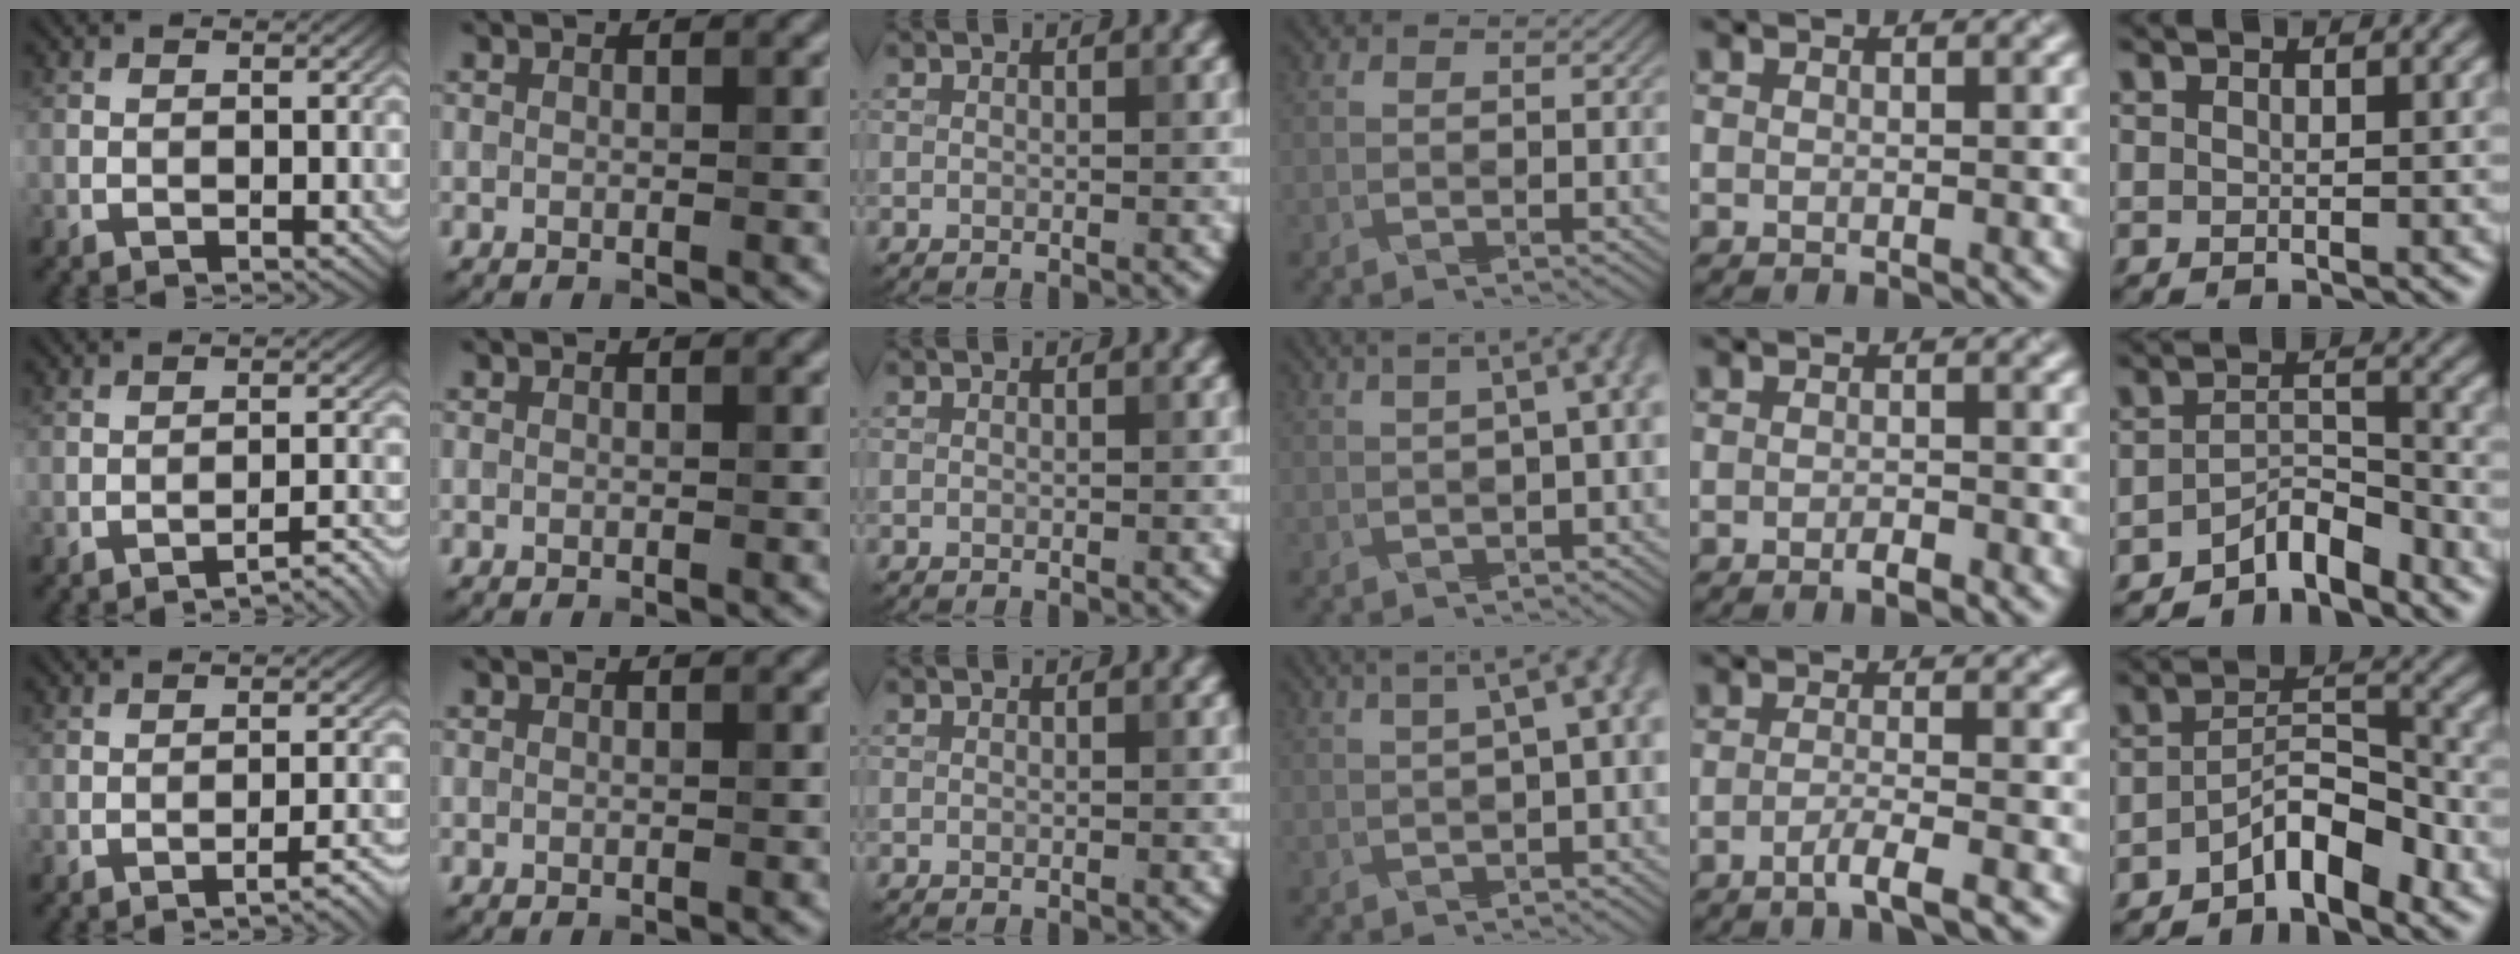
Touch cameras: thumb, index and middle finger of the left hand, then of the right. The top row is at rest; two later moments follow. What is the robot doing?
{"motion": "pour", "object": "sugar"}